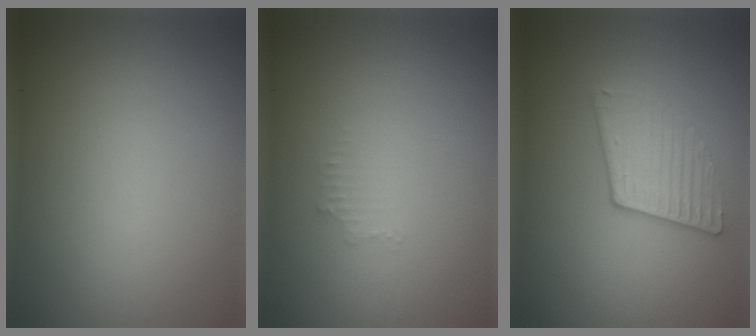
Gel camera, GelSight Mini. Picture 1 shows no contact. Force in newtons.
{"total": 0.9, "press": 0.8, "slide": 0.1}
{"total": 3.1, "press": 2.7, "slide": 1.5}